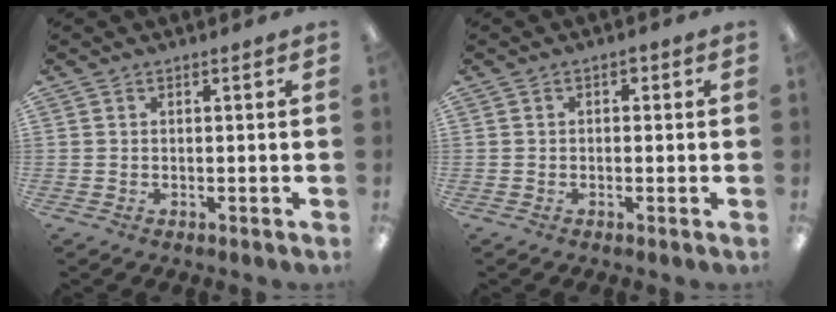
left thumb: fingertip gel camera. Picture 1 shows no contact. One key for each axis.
{"total": 1.3, "fx": 0.0, "fy": 1.1, "fz": 0.7, "tx": -0.006, "ty": 0.005, "tz": -0.005}